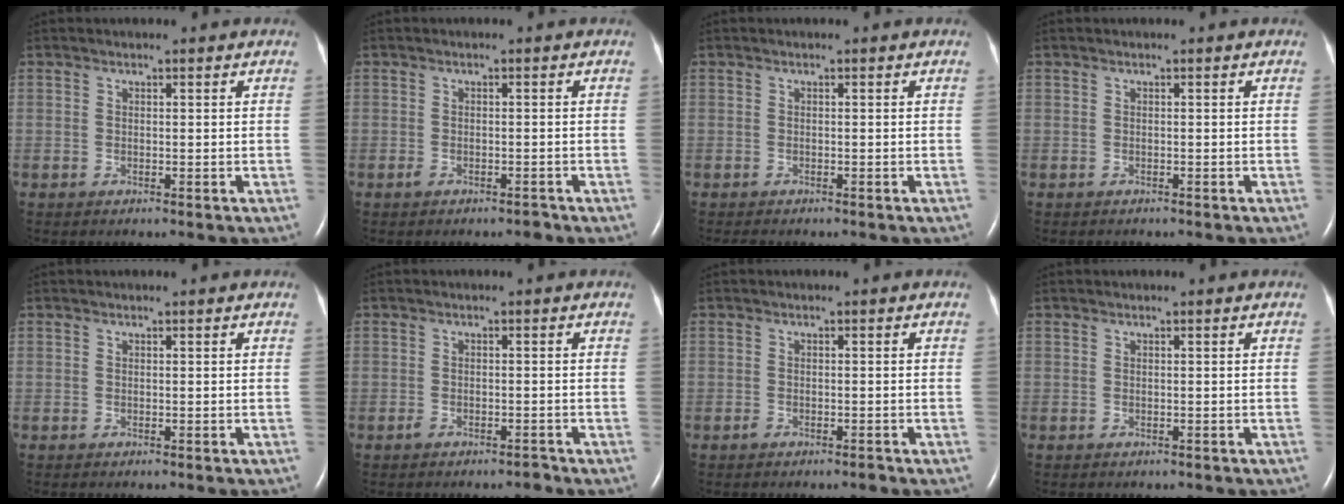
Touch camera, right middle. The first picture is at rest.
{"total": 1.4, "force": [-1.1, 0.5, 0.7], "torque": [-0.012, 0.000, -0.014]}
{"total": 1.1, "force": [-1.0, 0.2, 0.5], "torque": [-0.012, -0.004, -0.012]}
{"total": 0.5, "force": [-0.5, 0.2, 0.1], "torque": [-0.012, -0.002, -0.006]}
{"total": 0.0}
{"total": 1.4, "force": [-1.2, 0.5, 0.5], "torque": [-0.009, 0.000, -0.018]}
{"total": 1.0, "force": [-0.9, 0.3, 0.5], "torque": [-0.008, 0.000, -0.013]}
{"total": 0.8, "force": [-0.6, 0.4, 0.3], "torque": [-0.013, 0.001, -0.002]}